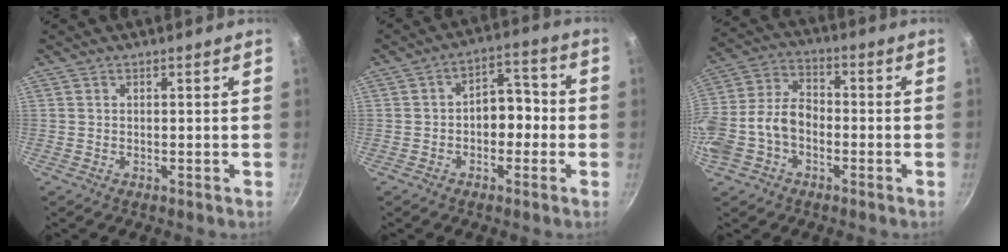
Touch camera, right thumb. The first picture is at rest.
{"total": 7.1, "force": [-1.2, 4.9, 5.1], "torque": [-0.020, 0.034, -0.026]}
{"total": 12.8, "force": [-3.6, 8.7, 8.6], "torque": [-0.165, 0.046, -0.078]}